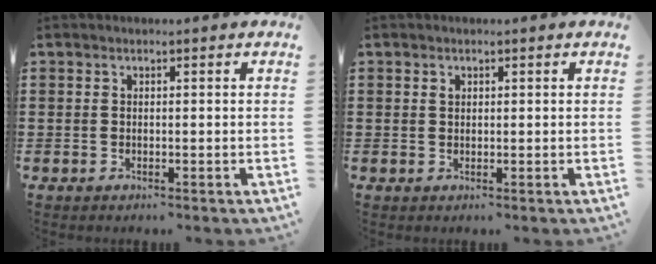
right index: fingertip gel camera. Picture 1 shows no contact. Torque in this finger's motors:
{"motor_torque": [0.32, -0.06, 0.02, 0.03]}